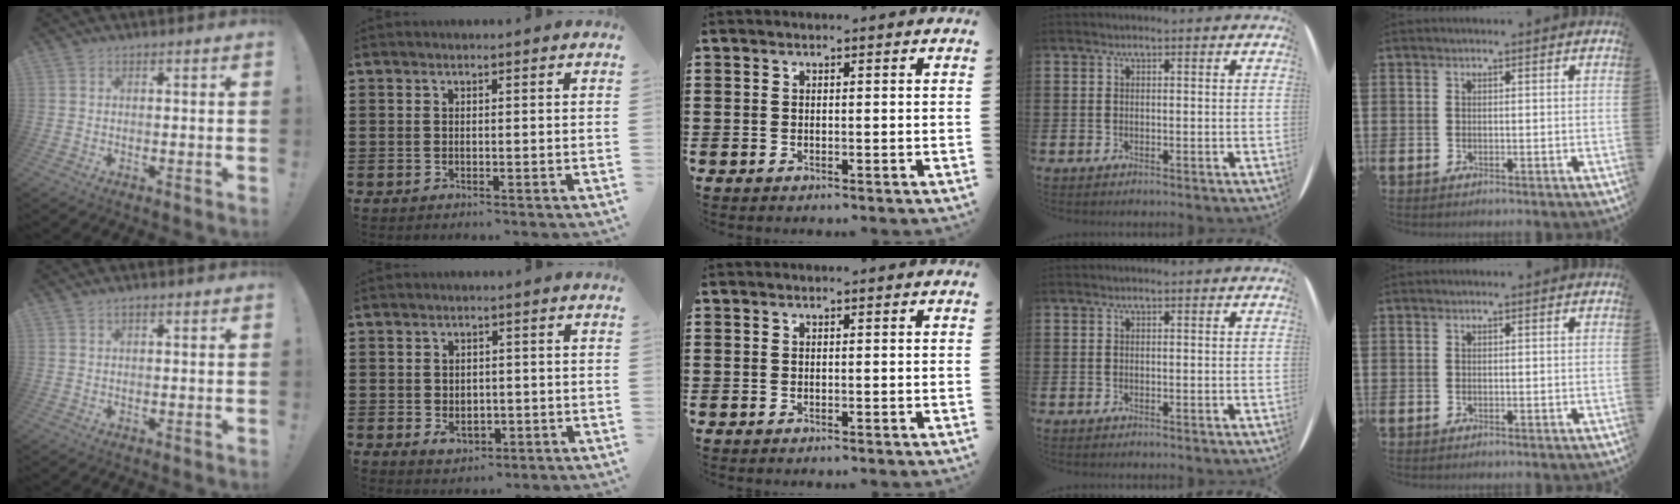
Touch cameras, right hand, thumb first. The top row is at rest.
{"thumb": {"total": 1.4, "force": [0.7, 0.4, 1.1], "torque": [-0.015, -0.002, 0.011]}, "index": {"total": 2.8, "force": [-0.6, 2.3, 1.5], "torque": [-0.026, 0.001, -0.014]}}